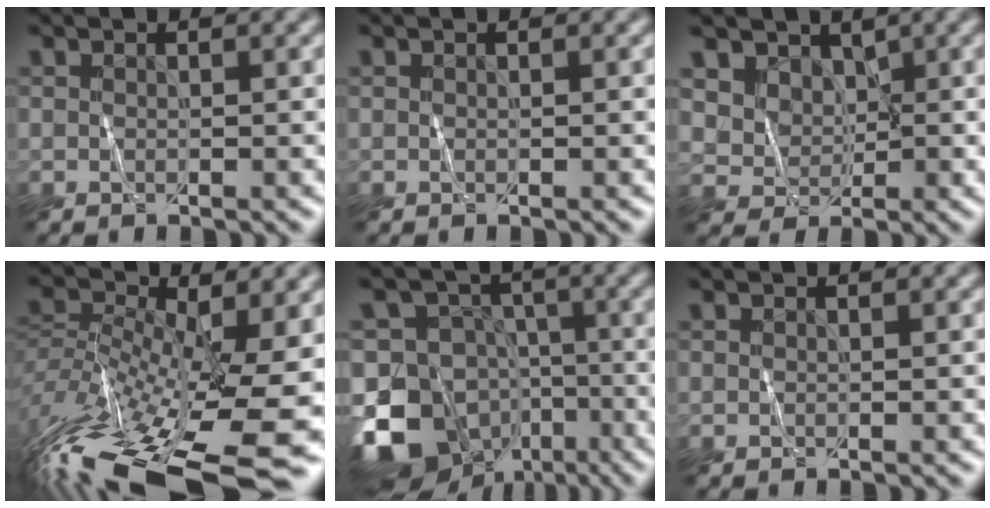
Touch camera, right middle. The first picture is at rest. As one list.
[{"total": 0.0}, {"total": 3.9, "force": [2.4, 2.8, 1.3], "torque": [-0.054, -0.014, 0.063]}, {"total": 15.1, "force": [-8.3, 5.7, 11.2], "torque": [-0.244, 0.000, -0.145]}, {"total": 12.9, "force": [-6.7, 9.9, 4.8], "torque": [-0.097, -0.013, -0.111]}, {"total": 0.0}]